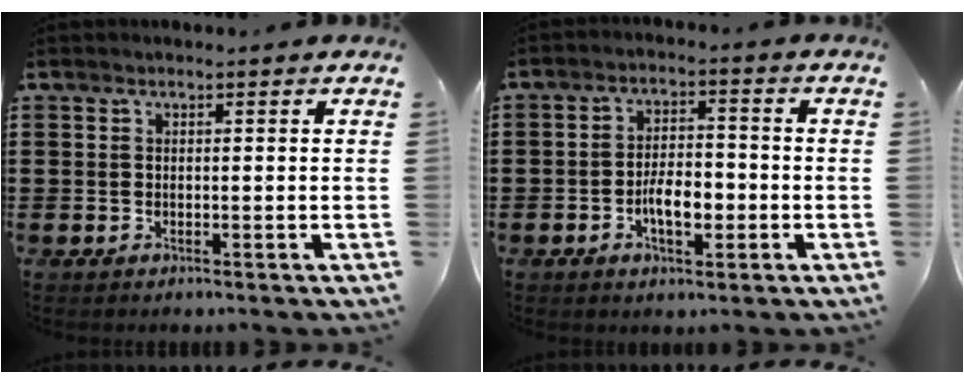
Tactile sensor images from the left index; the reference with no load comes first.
{"total": 5.5, "force": [-1.6, 2.6, 4.6], "torque": [-0.079, 0.002, -0.033]}